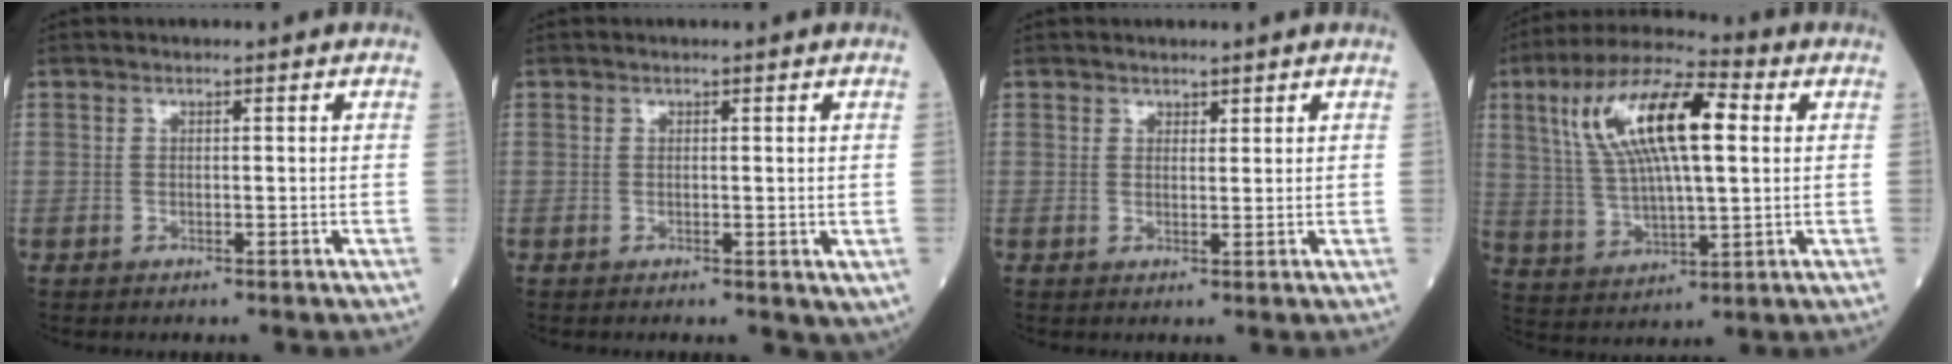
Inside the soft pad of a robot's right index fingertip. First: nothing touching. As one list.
[{"total": 2.0, "force": [-0.1, 1.1, 1.7], "torque": [-0.022, -0.004, 0.001]}, {"total": 1.1, "force": [0.9, 0.6, 0.1], "torque": [0.001, -0.004, 0.015]}, {"total": 16.6, "force": [4.6, 4.3, 15.3], "torque": [-0.303, 0.029, 0.083]}]